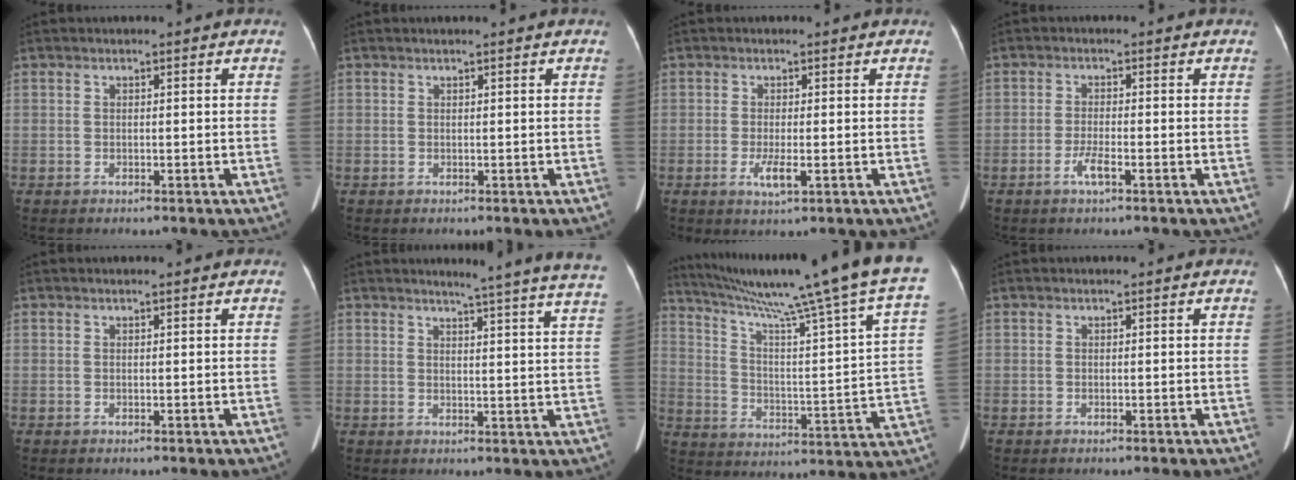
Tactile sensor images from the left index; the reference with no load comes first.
{"total": 0.0}
{"total": 2.9, "force": [-0.8, 0.5, 2.7], "torque": [-0.053, -0.007, -0.013]}
{"total": 2.5, "force": [-1.5, 0.2, 2.0], "torque": [-0.046, -0.005, -0.031]}
{"total": 1.0, "force": [1.0, 0.0, 0.4], "torque": [-0.015, 0.008, 0.011]}
{"total": 15.8, "force": [14.4, -1.7, 6.2], "torque": [-0.086, -0.076, 0.156]}
{"total": 27.4, "force": [21.1, -0.6, 17.3], "torque": [-0.276, -0.051, 0.284]}
{"total": 0.0}